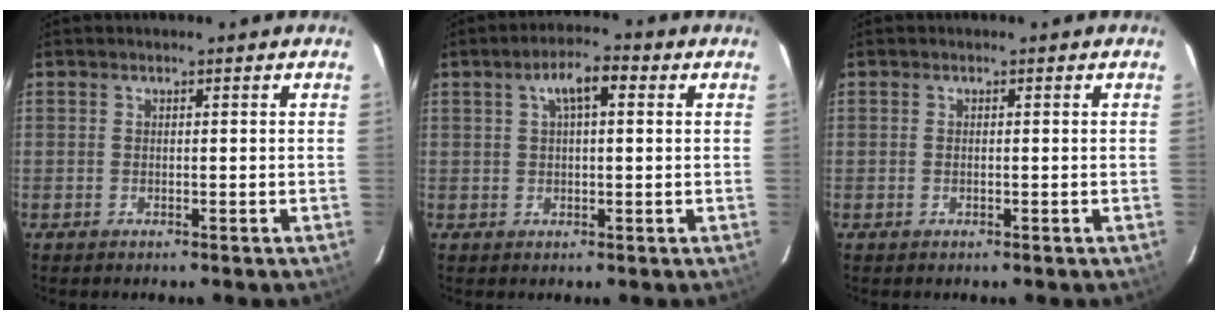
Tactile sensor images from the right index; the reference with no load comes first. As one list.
[{"total": 5.6, "force": [2.0, 2.0, 4.8], "torque": [-0.086, 0.018, 0.035]}, {"total": 0.0}]